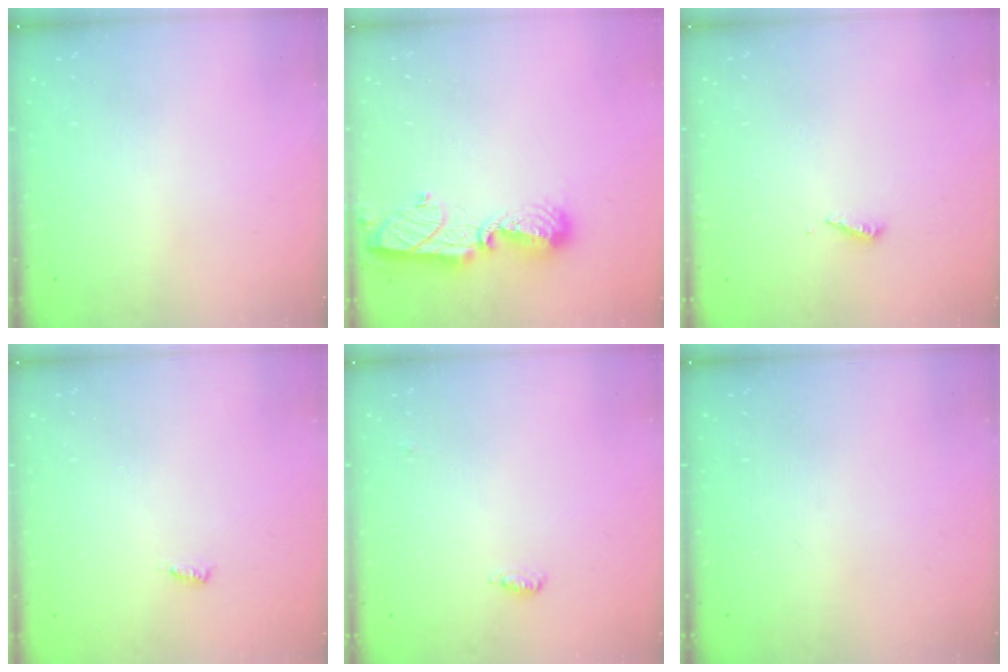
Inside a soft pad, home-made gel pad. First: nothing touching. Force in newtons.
{"total": 10.0, "press": 10.0, "slide": 0.9}
{"total": 2.0, "press": 2.0, "slide": 0.2}
{"total": 3.1, "press": 3.1, "slide": 0.2}
{"total": 4.0, "press": 3.8, "slide": 1.1}
{"total": 0.0}